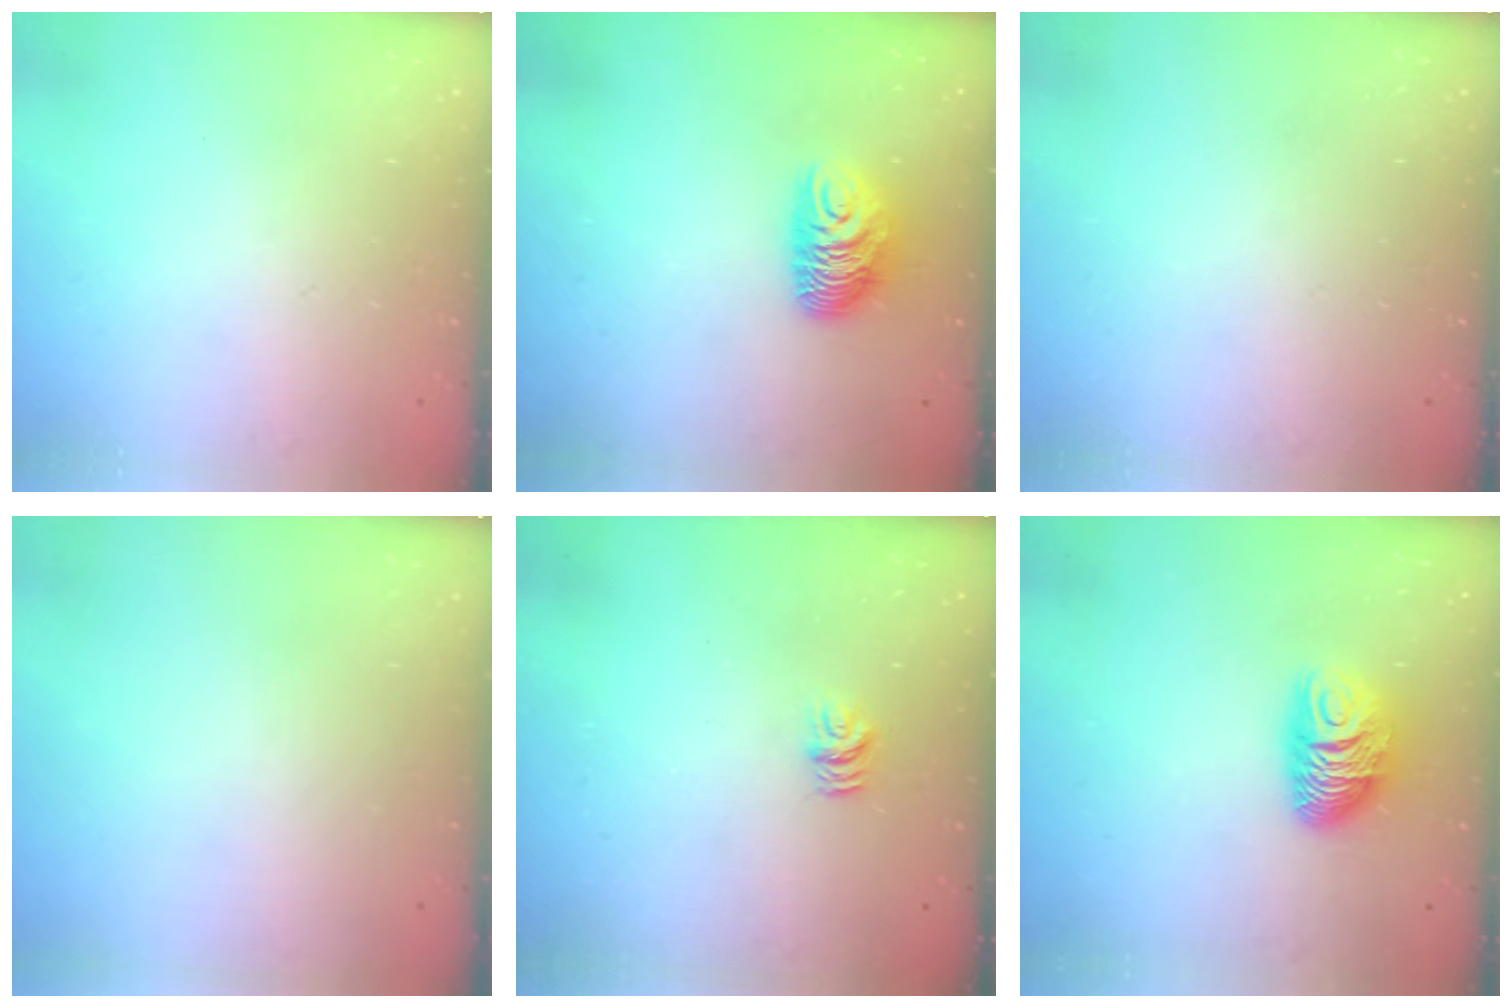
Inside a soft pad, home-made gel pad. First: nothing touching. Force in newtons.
{"total": 9.6, "press": 9.6, "slide": 1.0}
{"total": 0.0}
{"total": 0.0}
{"total": 5.3, "press": 5.3, "slide": 0.3}
{"total": 8.9, "press": 8.9, "slide": 0.8}